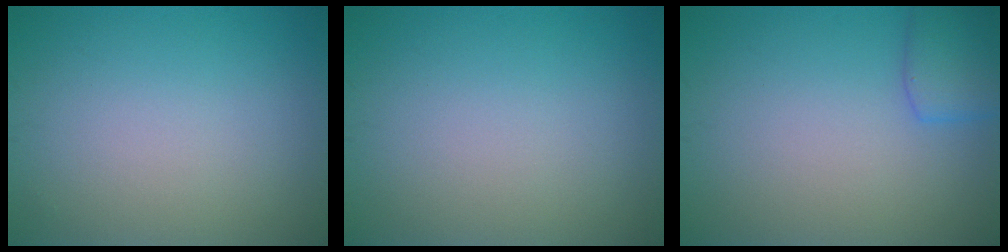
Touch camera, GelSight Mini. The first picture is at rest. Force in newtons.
{"total": 0.0}
{"total": 2.7, "press": 2.6, "slide": 0.2}